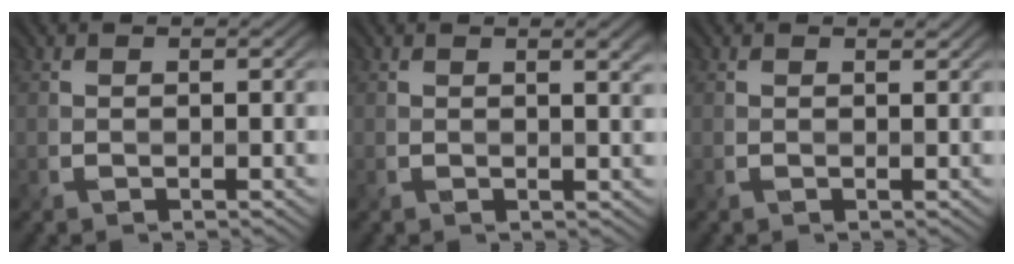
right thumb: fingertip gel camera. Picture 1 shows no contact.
{"total": 2.8, "force": [1.2, 0.8, 2.4], "torque": [-0.025, 0.005, 0.016]}
{"total": 0.5, "force": [0.5, 0.1, 0.2], "torque": [-0.003, 0.001, 0.007]}